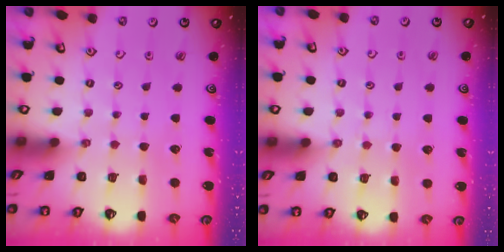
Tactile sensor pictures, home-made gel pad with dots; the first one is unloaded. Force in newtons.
{"total": 4.3, "press": 4.3, "slide": 0.5}